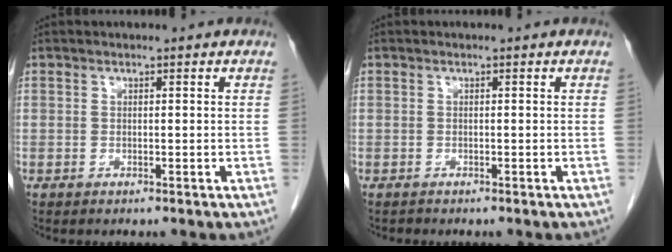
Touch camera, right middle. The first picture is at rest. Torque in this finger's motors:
{"motor_torque": [-0.13, 0.14, -0.06, -0.01]}